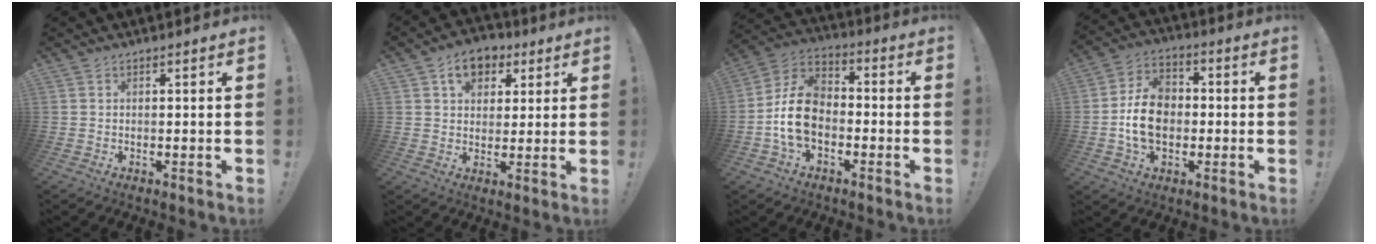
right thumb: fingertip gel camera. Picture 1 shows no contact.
{"total": 9.0, "force": [4.2, 6.7, 4.2], "torque": [-0.064, -0.007, 0.080]}
{"total": 13.3, "force": [-3.6, 9.3, 8.8], "torque": [-0.161, 0.038, -0.063]}
{"total": 13.5, "force": [-1.6, 10.3, 8.7], "torque": [-0.152, 0.018, -0.027]}